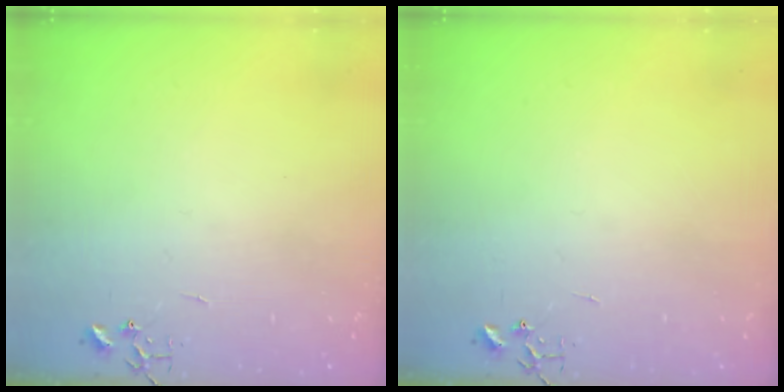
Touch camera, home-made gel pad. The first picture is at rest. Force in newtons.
{"total": 0.0}